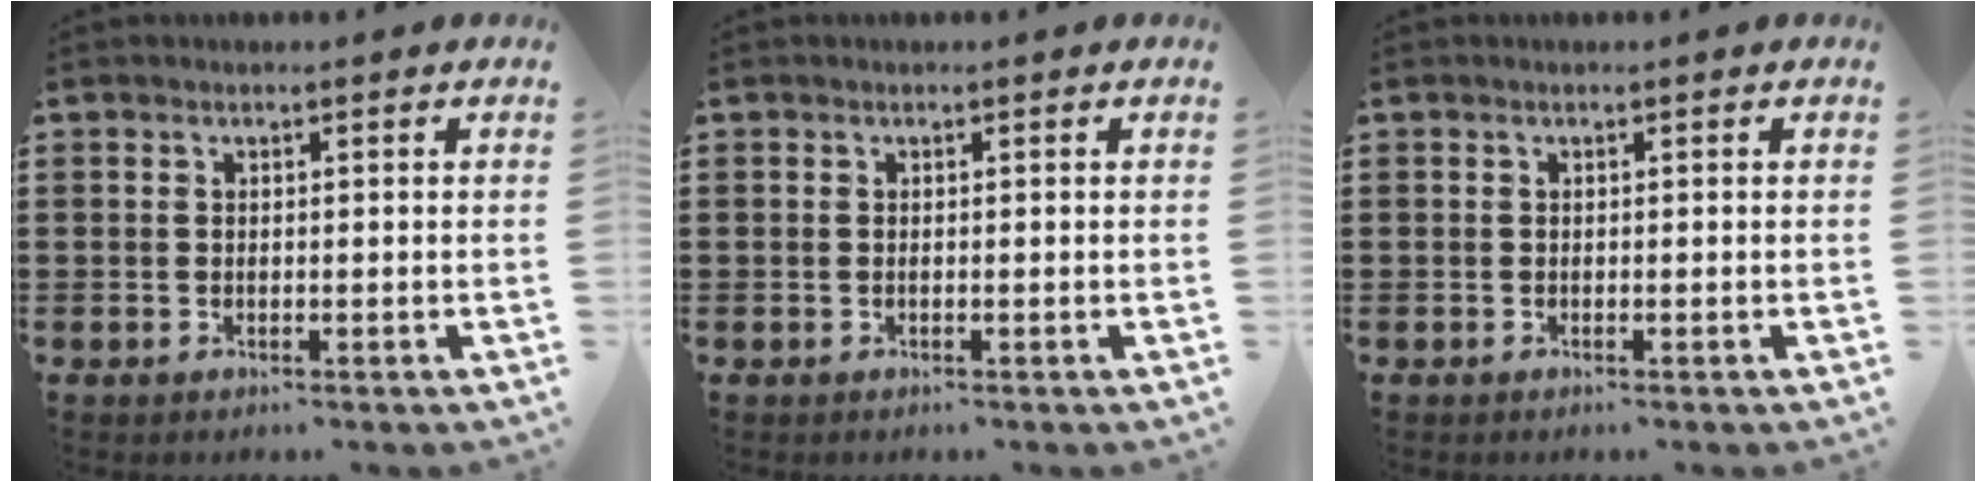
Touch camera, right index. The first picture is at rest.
{"total": 0.0}
{"total": 0.0}